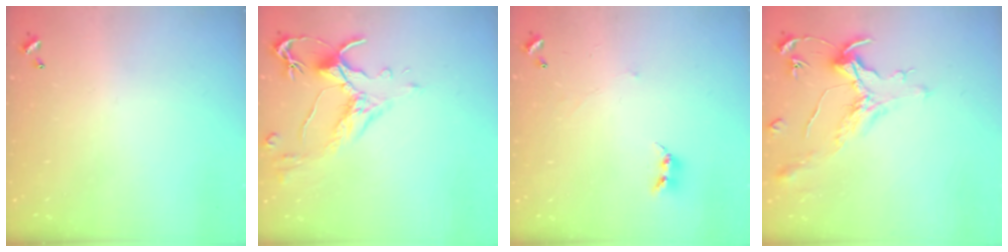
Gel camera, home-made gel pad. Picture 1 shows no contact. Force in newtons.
{"total": 2.5, "press": 2.1, "slide": 1.4}
{"total": 2.4, "press": 2.4, "slide": 0.4}
{"total": 1.6, "press": 1.4, "slide": 0.7}